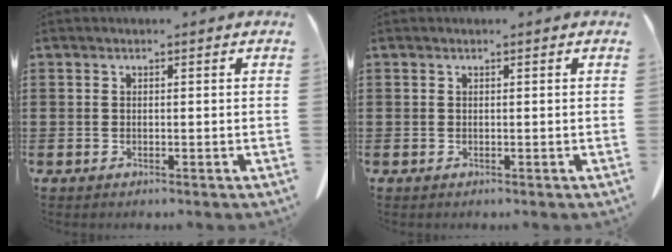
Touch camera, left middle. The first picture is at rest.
{"total": 0.0}